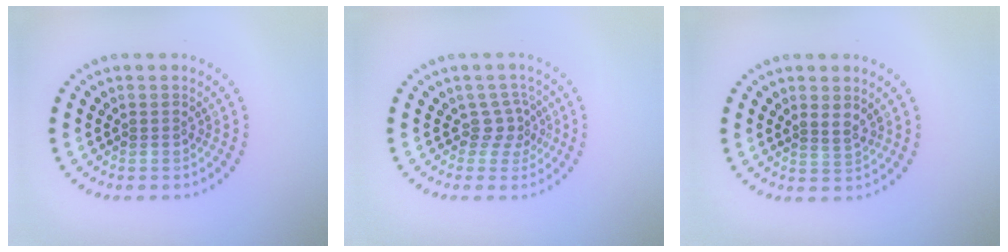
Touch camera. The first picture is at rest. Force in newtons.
{"total": 2.0, "press": 1.3, "slide": 1.5}
{"total": 1.4, "press": 1.2, "slide": 0.8}